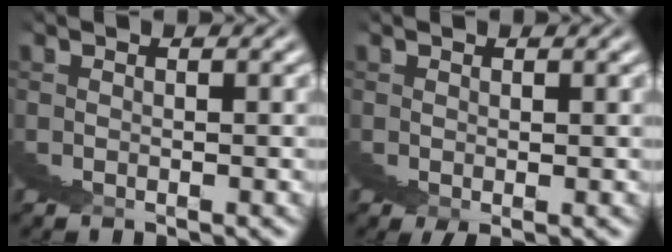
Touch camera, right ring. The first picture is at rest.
{"total": 1.9, "force": [1.3, -0.3, 1.4], "torque": [-0.008, 0.014, 0.019]}